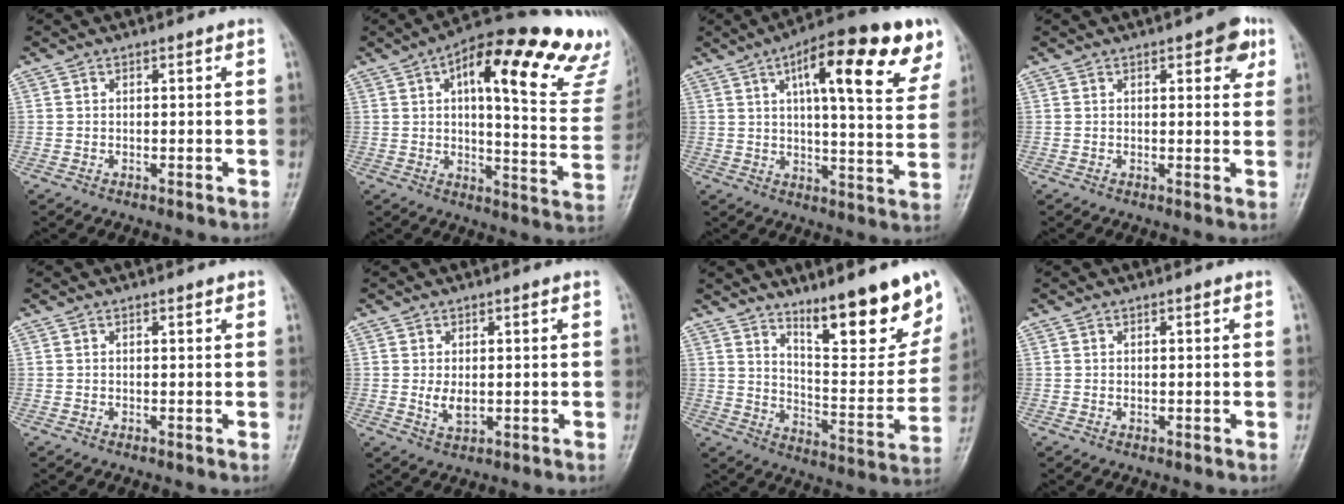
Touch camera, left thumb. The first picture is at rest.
{"total": 27.4, "force": [16.6, 7.8, 20.3], "torque": [-0.239, -0.047, 0.209]}
{"total": 21.2, "force": [10.2, 5.8, 17.6], "torque": [-0.220, -0.015, 0.139]}
{"total": 5.6, "force": [2.7, 2.3, 4.3], "torque": [-0.029, -0.007, 0.025]}
{"total": 1.0, "force": [0.7, 0.3, 0.6], "torque": [-0.007, -0.002, 0.008]}
{"total": 3.1, "force": [0.2, 1.8, 2.5], "torque": [-0.042, -0.010, 0.010]}
{"total": 17.4, "force": [11.9, 4.3, 11.9], "torque": [-0.126, -0.086, 0.192]}
{"total": 0.6, "force": [0.3, 0.3, 0.4], "torque": [-0.003, -0.002, 0.005]}